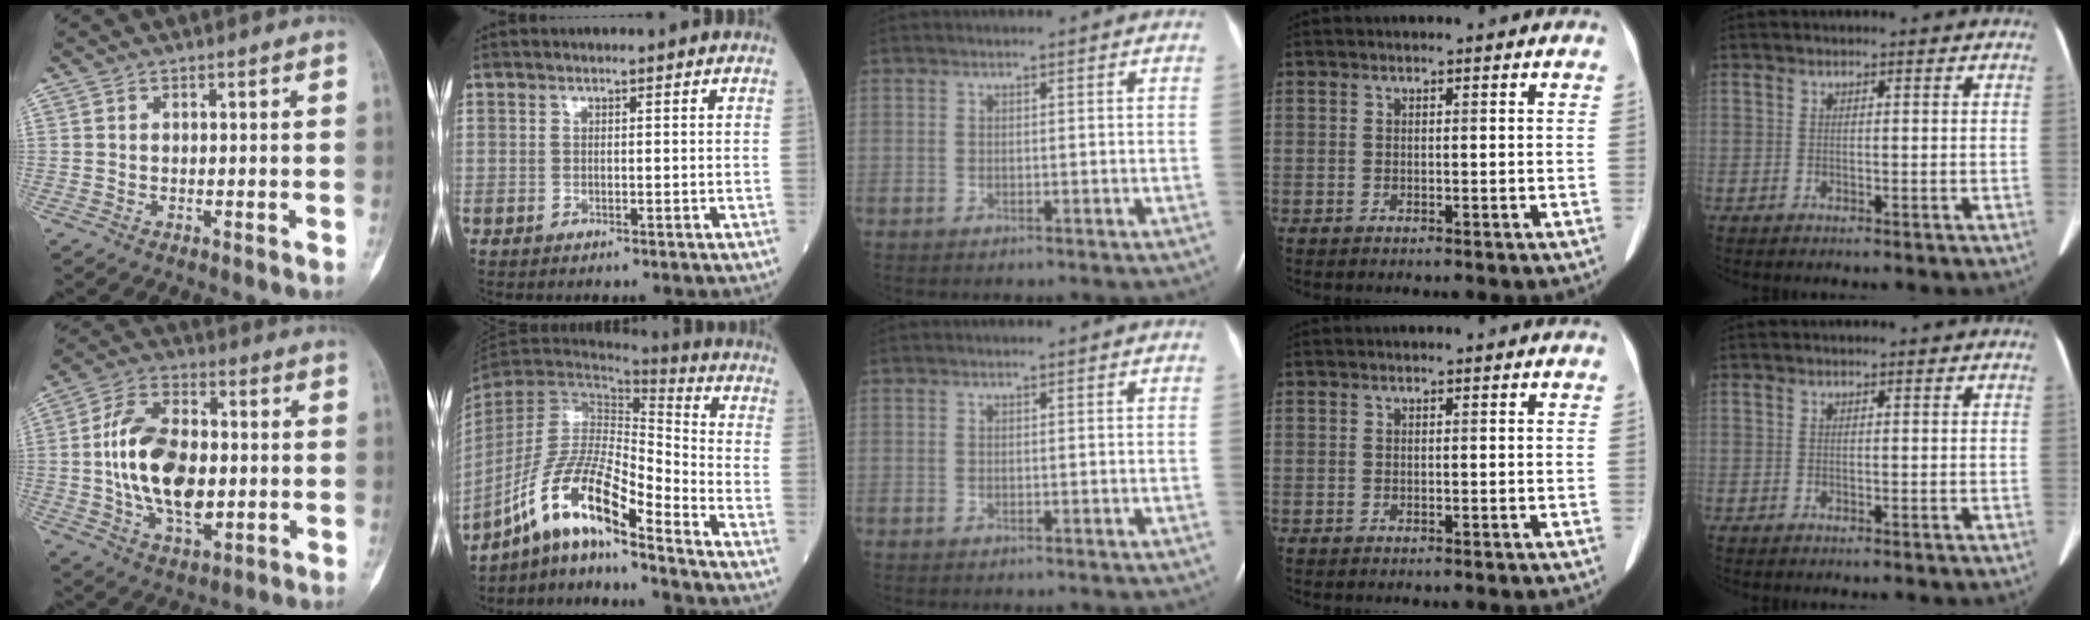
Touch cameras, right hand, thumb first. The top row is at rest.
{"thumb": {"total": 17.2, "force": [-0.5, 10.0, 14.0], "torque": [-0.243, 0.009, -0.008]}, "index": {"total": 14.0, "force": [-9.9, 1.6, 9.8], "torque": [-0.197, 0.002, -0.184]}}